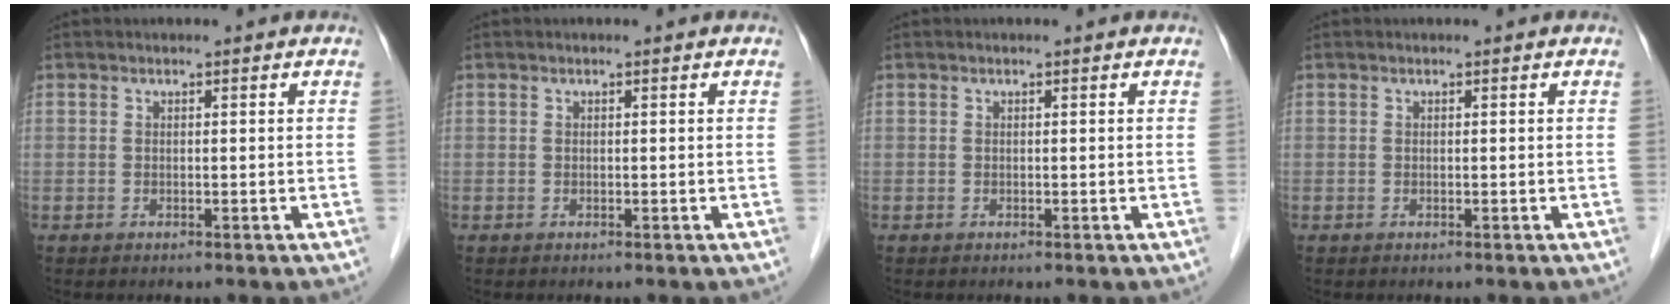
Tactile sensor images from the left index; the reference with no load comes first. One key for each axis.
{"total": 0.0}
{"total": 0.0}
{"total": 0.0}